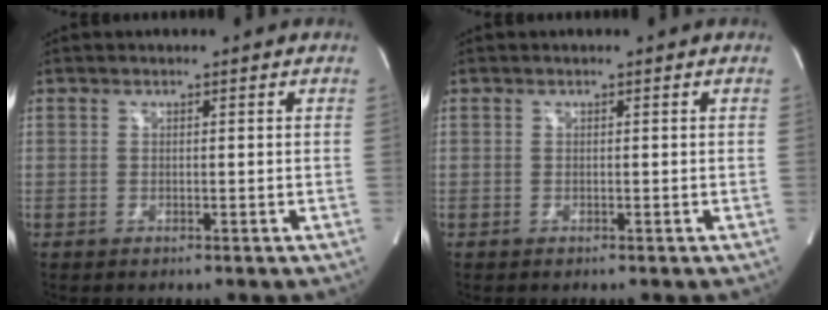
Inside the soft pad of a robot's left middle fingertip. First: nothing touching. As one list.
[{"total": 0.0}]